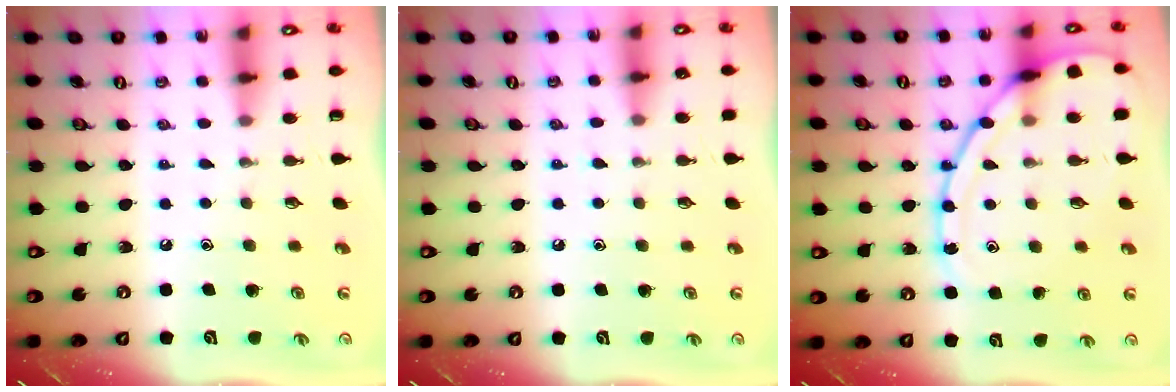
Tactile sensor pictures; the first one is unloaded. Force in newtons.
{"total": 3.8, "press": 3.7, "slide": 0.5}
{"total": 14.3, "press": 14.3, "slide": 1.2}